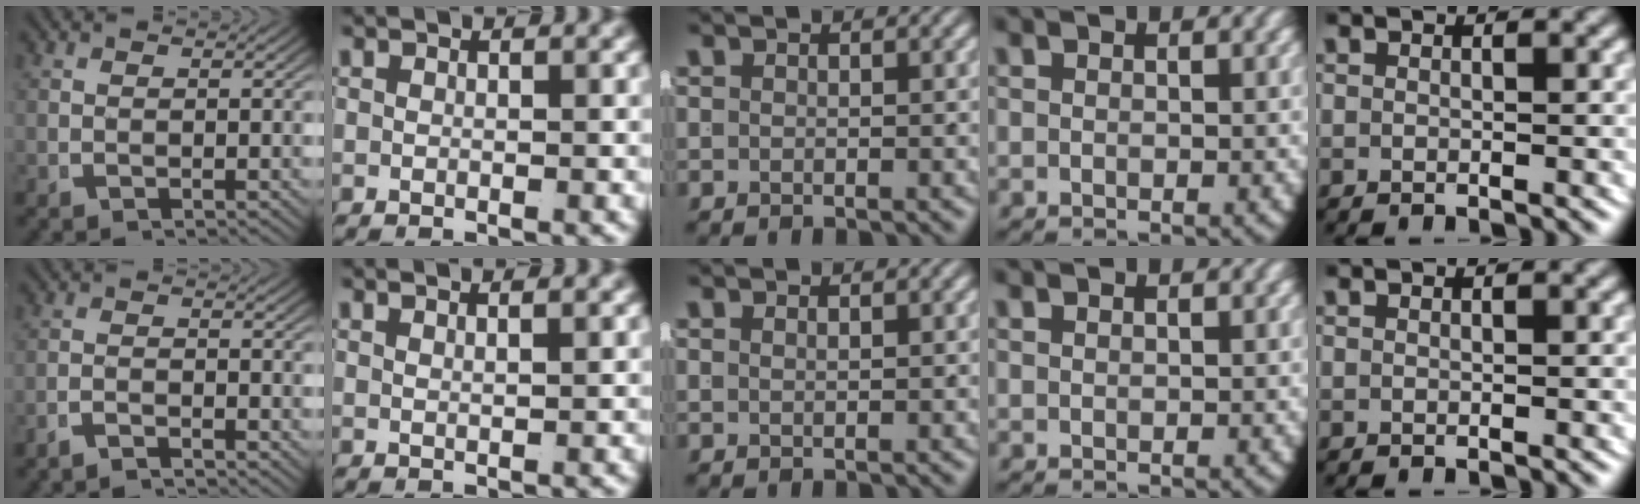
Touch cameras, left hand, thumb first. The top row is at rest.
{"thumb": {"total": 2.0, "force": [-2.0, 0.3, 0.3], "torque": [-0.001, -0.002, -0.042]}, "index": {"total": 1.3, "force": [0.9, -0.8, 0.4], "torque": [-0.006, -0.004, 0.024]}, "middle": {"total": 0.9, "force": [0.3, -0.9, 0.1], "torque": [0.006, -0.003, 0.011]}, "ring": {"total": 0.5, "force": [0.4, -0.3, 0.1], "torque": [0.000, -0.004, 0.012]}}